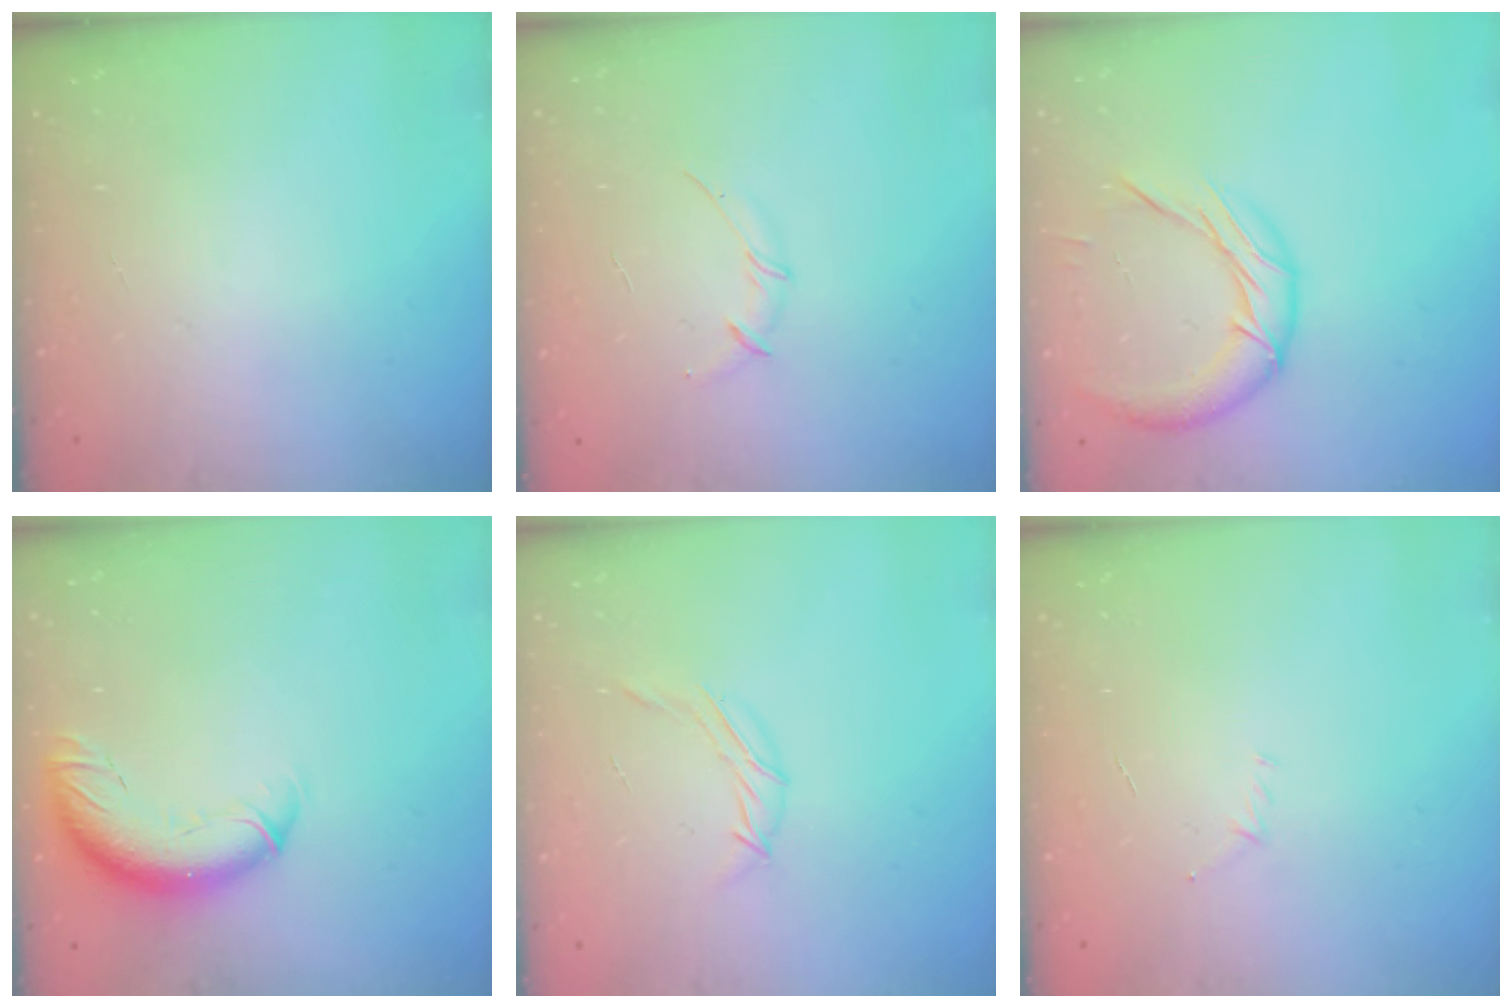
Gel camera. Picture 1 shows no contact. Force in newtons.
{"total": 3.0, "press": 2.9, "slide": 0.8}
{"total": 13.1, "press": 13.0, "slide": 1.0}
{"total": 12.0, "press": 11.7, "slide": 3.0}
{"total": 5.5, "press": 5.4, "slide": 1.2}
{"total": 2.9, "press": 2.8, "slide": 0.8}